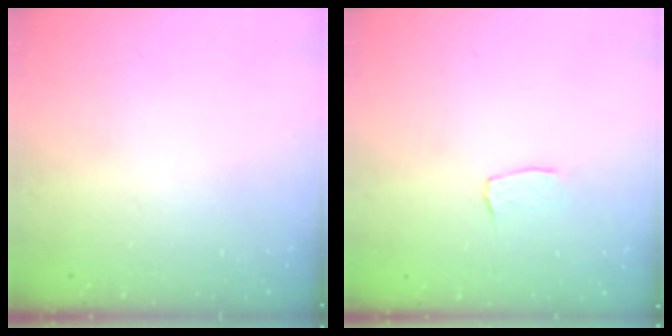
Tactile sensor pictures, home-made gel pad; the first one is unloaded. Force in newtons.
{"total": 3.0, "press": 3.0, "slide": 0.2}